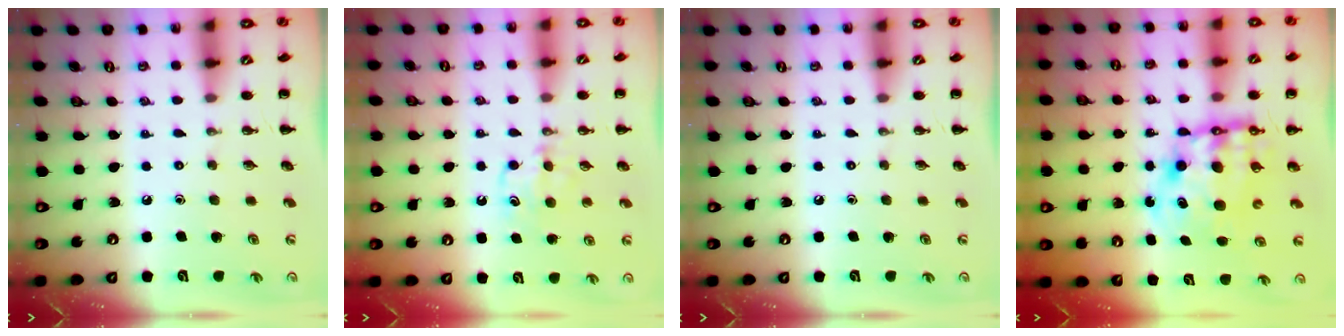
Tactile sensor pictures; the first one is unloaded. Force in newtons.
{"total": 6.3, "press": 6.1, "slide": 1.6}
{"total": 0.0}
{"total": 11.0, "press": 10.7, "slide": 2.7}